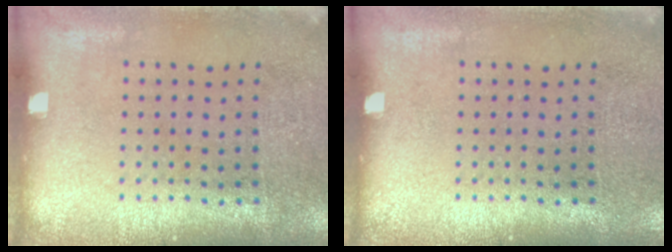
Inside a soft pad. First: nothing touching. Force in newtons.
{"total": 0.0}